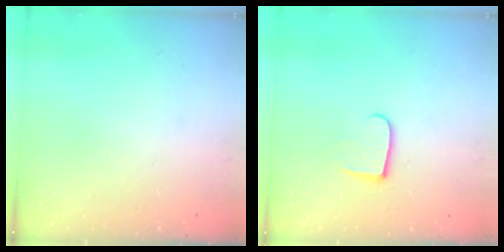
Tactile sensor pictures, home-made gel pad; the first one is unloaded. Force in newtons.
{"total": 6.9, "press": 6.9, "slide": 0.7}